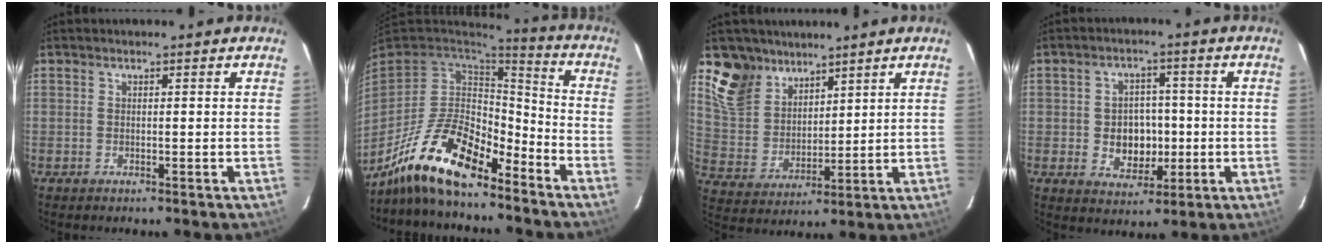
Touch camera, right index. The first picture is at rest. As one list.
[{"total": 16.7, "force": [-12.2, 5.5, 10.1], "torque": [-0.214, -0.008, -0.229]}, {"total": 11.1, "force": [8.0, 7.2, 2.6], "torque": [-0.065, 0.022, 0.168]}, {"total": 7.3, "force": [-1.1, 6.1, 3.9], "torque": [-0.082, 0.012, -0.005]}]